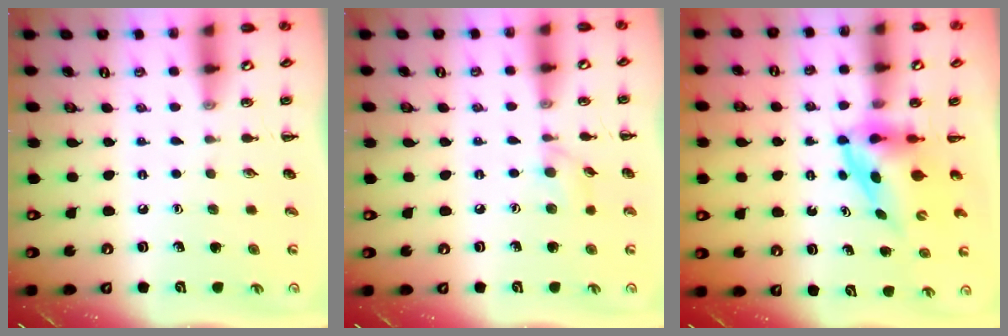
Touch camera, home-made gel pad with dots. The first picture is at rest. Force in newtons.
{"total": 6.9, "press": 6.5, "slide": 2.3}
{"total": 3.8, "press": 3.7, "slide": 0.6}